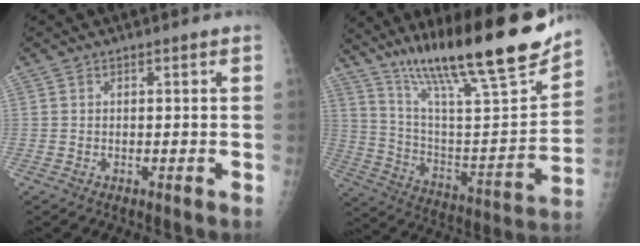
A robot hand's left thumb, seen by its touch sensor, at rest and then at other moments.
{"total": 28.6, "force": [20.1, 5.2, 19.6], "torque": [-0.297, -0.060, 0.331]}